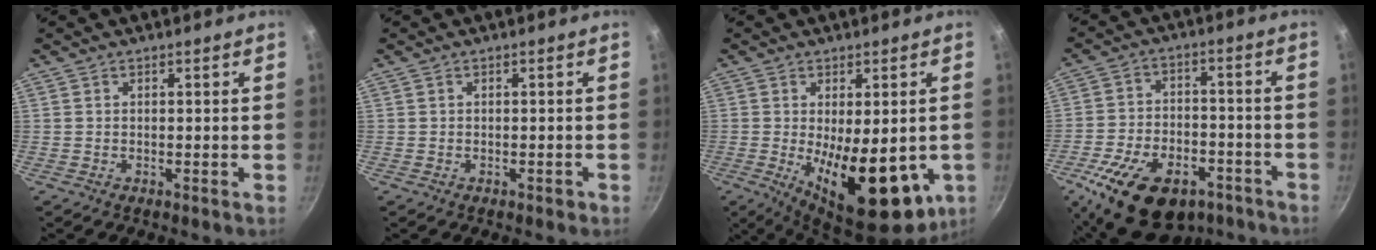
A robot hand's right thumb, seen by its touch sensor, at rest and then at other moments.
{"total": 0.5, "force": [-0.3, 0.3, 0.3], "torque": [0.000, 0.004, -0.002]}
{"total": 18.9, "force": [-3.7, 8.2, 16.6], "torque": [-0.214, -0.027, -0.035]}
{"total": 19.9, "force": [-11.3, 11.3, 11.8], "torque": [-0.181, 0.045, -0.177]}